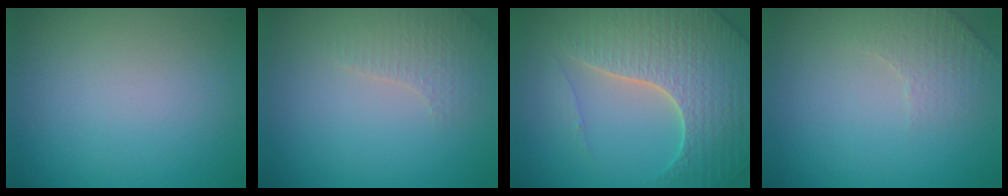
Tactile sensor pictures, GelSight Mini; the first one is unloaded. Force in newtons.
{"total": 2.3, "press": 2.2, "slide": 0.7}
{"total": 7.1, "press": 6.9, "slide": 1.7}
{"total": 2.3, "press": 2.3, "slide": 0.6}